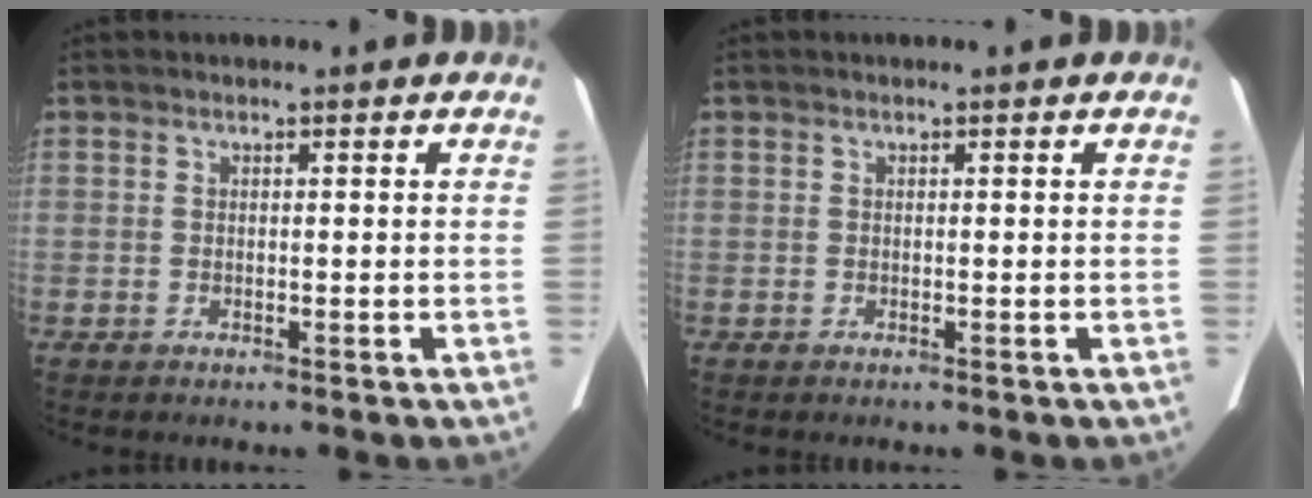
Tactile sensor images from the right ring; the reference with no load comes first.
{"total": 0.0}